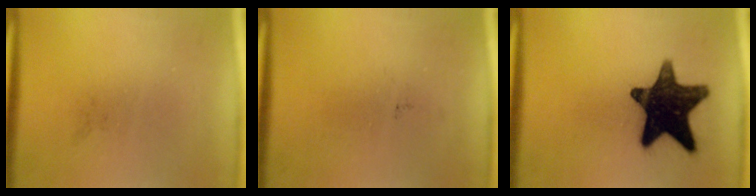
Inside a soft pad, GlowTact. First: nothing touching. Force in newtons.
{"total": 0.0}
{"total": 15.9}